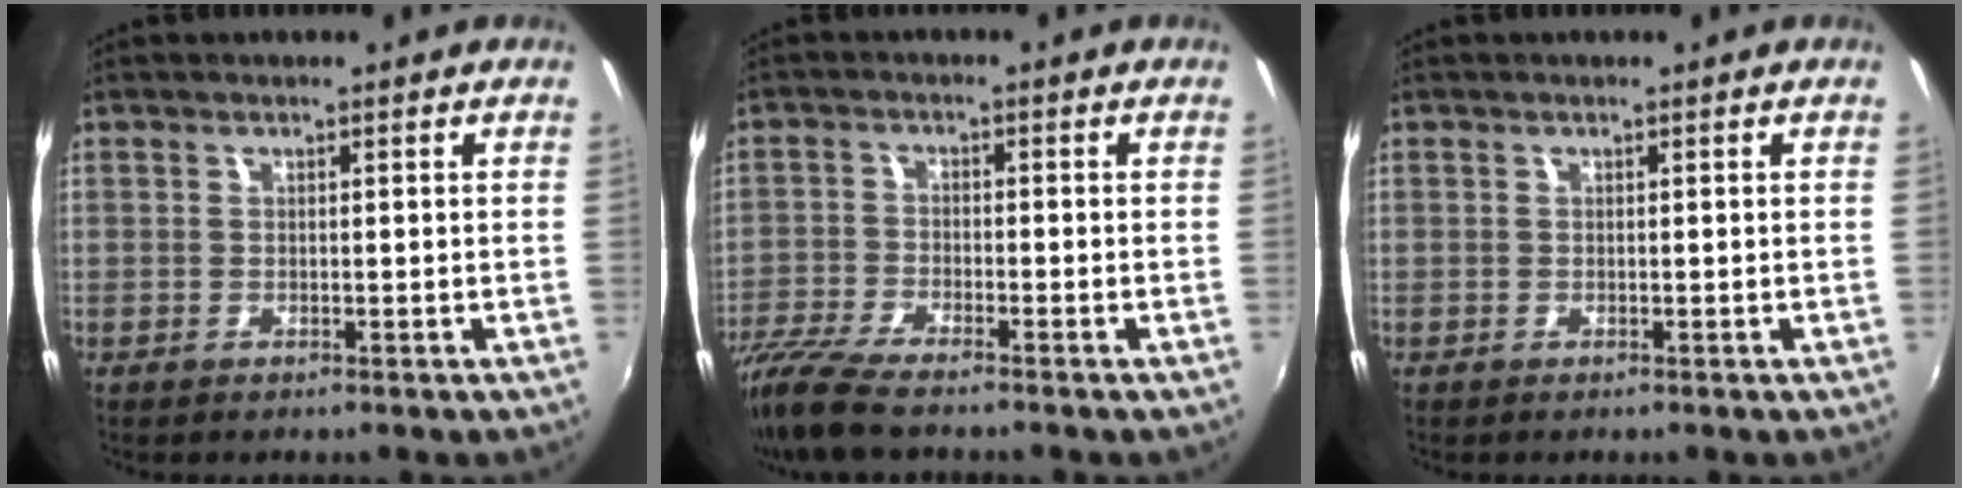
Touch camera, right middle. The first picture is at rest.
{"total": 9.1, "force": [-7.8, 1.1, 4.6], "torque": [-0.117, -0.026, -0.154]}
{"total": 0.0}